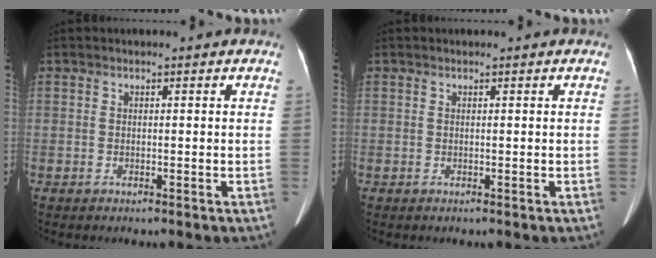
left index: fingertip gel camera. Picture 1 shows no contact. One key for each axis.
{"total": 0.0}